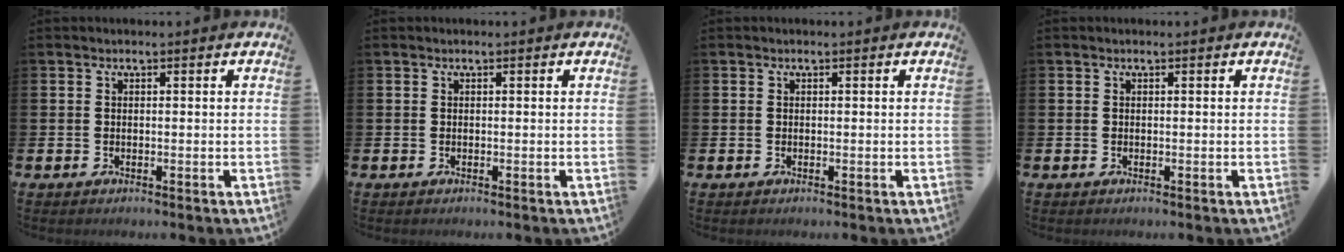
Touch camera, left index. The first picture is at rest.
{"total": 0.0}
{"total": 0.0}
{"total": 0.0}